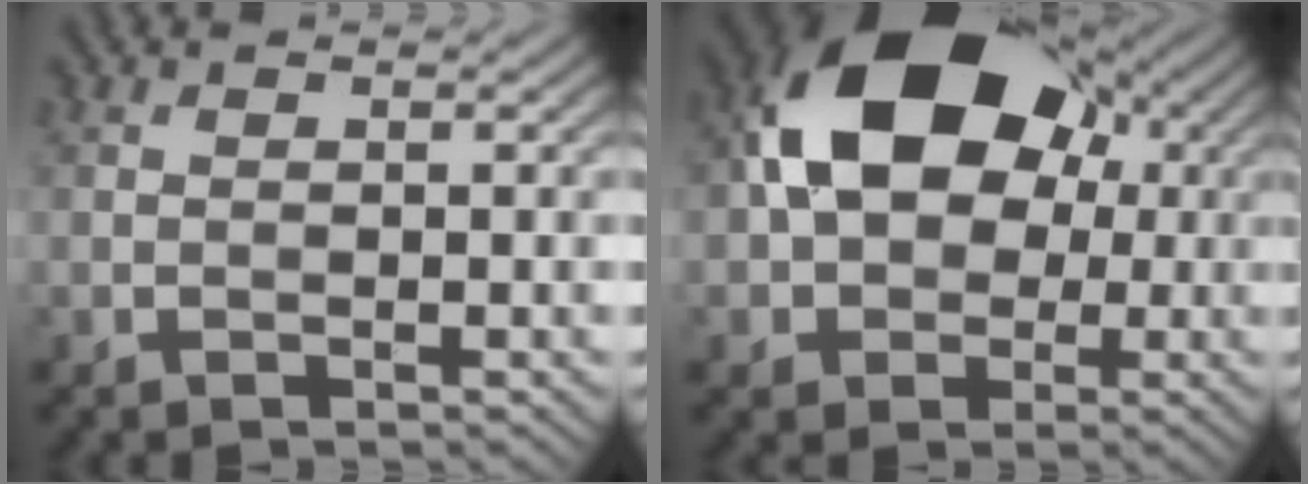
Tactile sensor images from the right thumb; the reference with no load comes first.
{"total": 17.3, "force": [2.9, 12.5, 11.6], "torque": [-0.176, 0.021, 0.033]}